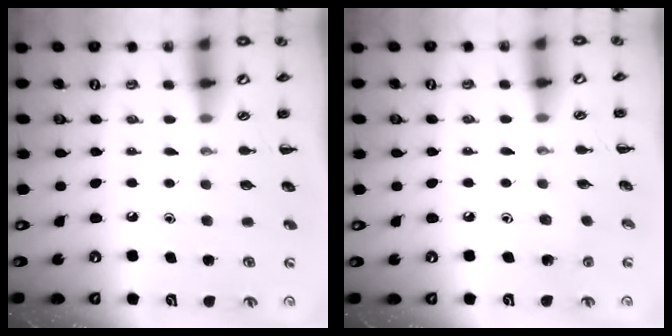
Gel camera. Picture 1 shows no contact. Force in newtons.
{"total": 2.9, "press": 2.7, "slide": 1.0}